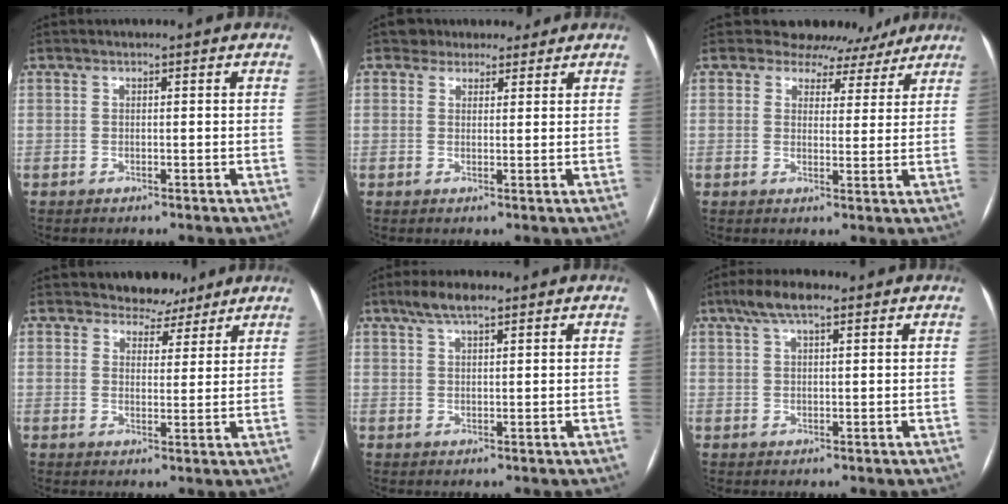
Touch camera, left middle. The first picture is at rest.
{"total": 4.7, "force": [3.9, 2.7, 0.4], "torque": [0.003, 0.012, 0.050]}
{"total": 8.9, "force": [7.6, 4.5, 0.3], "torque": [0.024, 0.003, 0.079]}
{"total": 4.8, "force": [4.1, 2.6, 0.3], "torque": [0.002, -0.002, 0.054]}
{"total": 4.3, "force": [3.0, 1.0, 2.9], "torque": [-0.060, 0.016, 0.055]}
{"total": 5.0, "force": [3.2, 1.2, 3.6], "torque": [-0.075, 0.023, 0.056]}